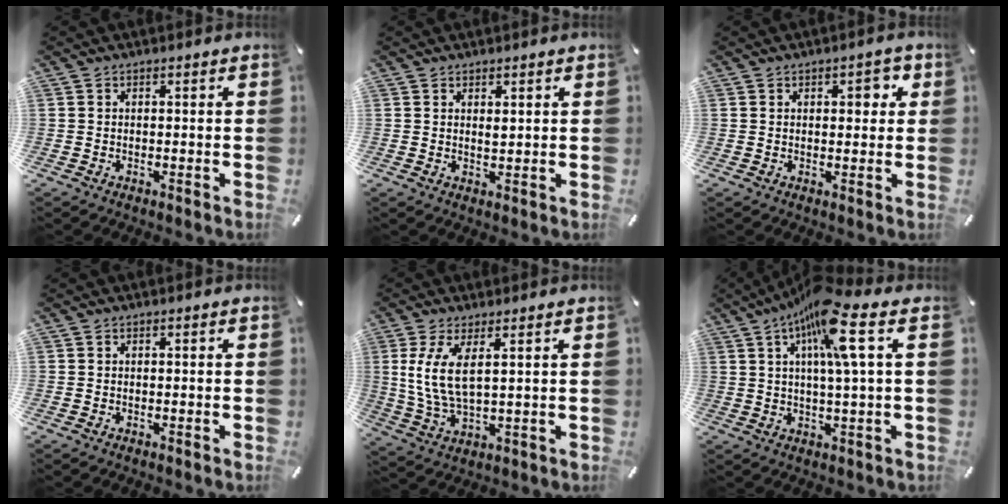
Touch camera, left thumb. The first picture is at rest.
{"total": 1.5, "force": [0.9, 0.7, 1.0], "torque": [-0.013, -0.004, 0.015]}
{"total": 3.6, "force": [1.2, 2.2, 2.6], "torque": [-0.024, -0.005, 0.010]}
{"total": 0.0}
{"total": 8.7, "force": [2.7, 3.2, 7.6], "torque": [-0.186, -0.012, 0.045]}
{"total": 12.7, "force": [4.9, 1.5, 11.7], "torque": [-0.208, -0.011, 0.081]}